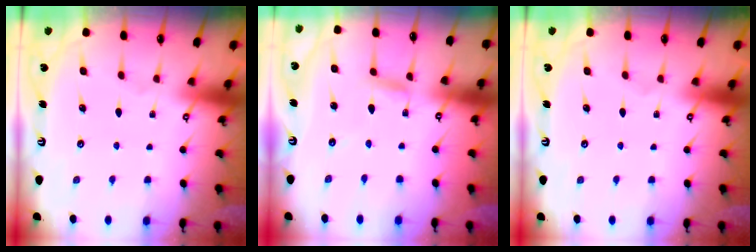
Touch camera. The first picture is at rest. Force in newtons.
{"total": 2.5, "press": 2.5, "slide": 0.2}
{"total": 0.0}